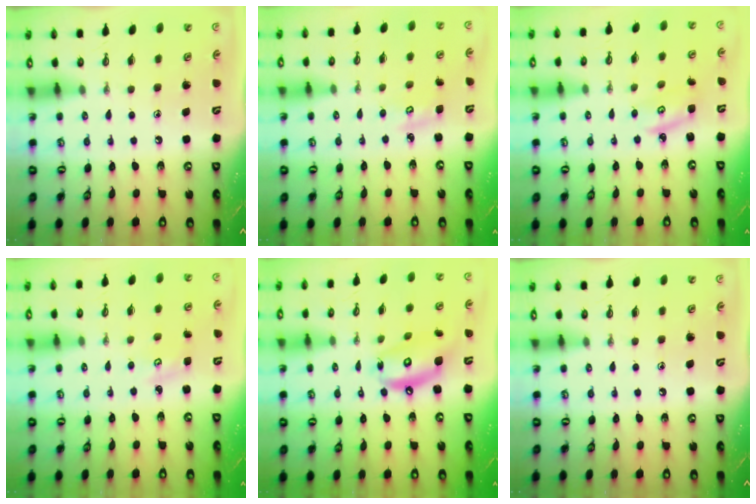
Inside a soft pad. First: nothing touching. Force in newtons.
{"total": 2.5, "press": 2.5, "slide": 0.2}
{"total": 2.6, "press": 2.6, "slide": 0.2}
{"total": 2.3, "press": 2.3, "slide": 0.4}
{"total": 12.3, "press": 12.3, "slide": 1.2}
{"total": 0.0}